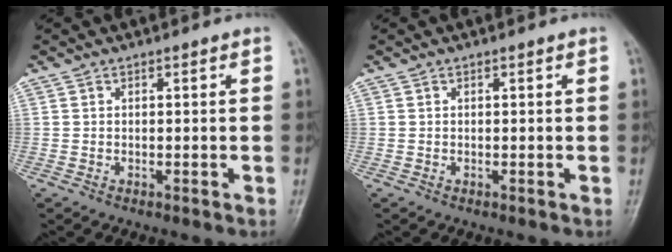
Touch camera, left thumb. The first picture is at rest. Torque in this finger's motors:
{"motor_torque": [-0.31, 0.04, 0.05, -0.04, -0.01]}